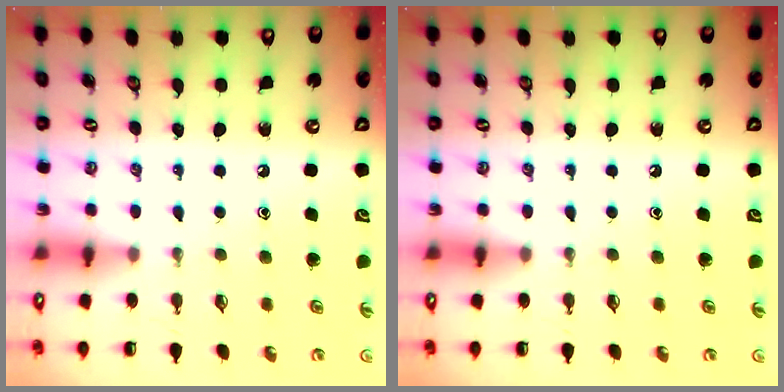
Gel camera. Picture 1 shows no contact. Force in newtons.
{"total": 0.0}